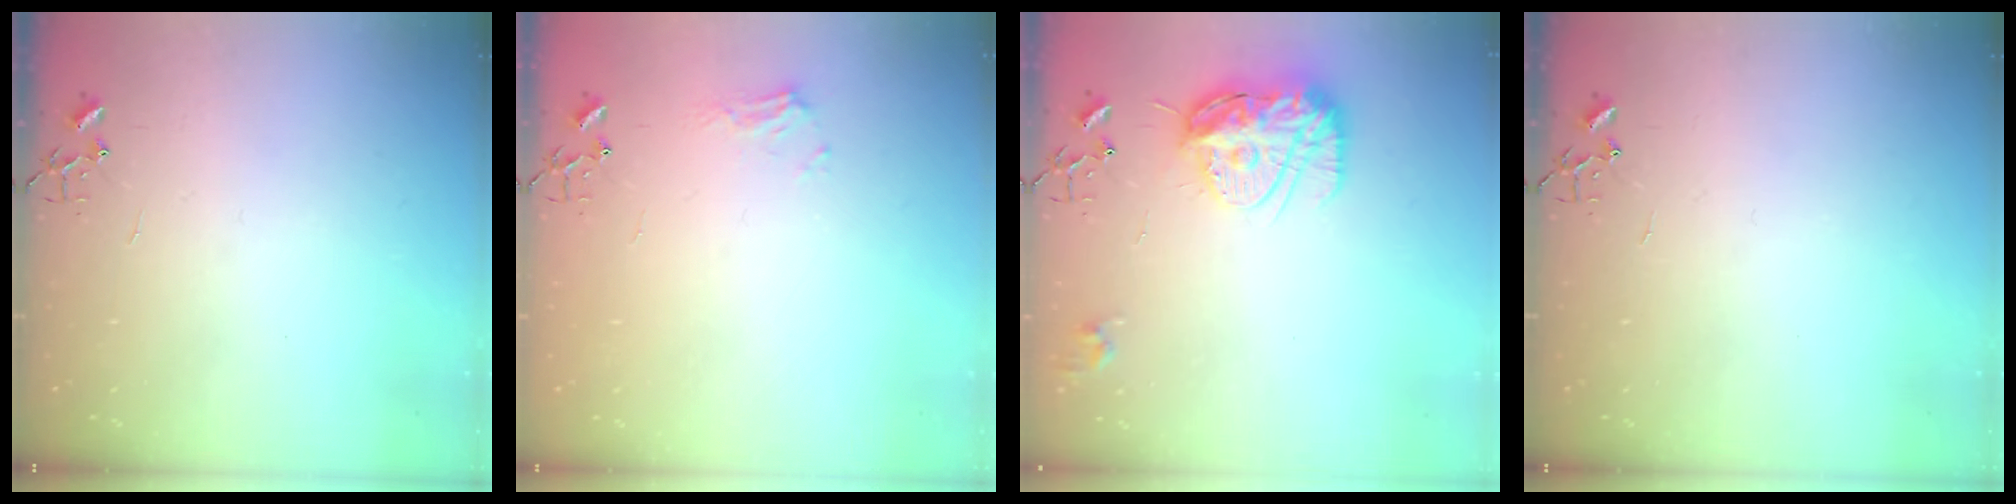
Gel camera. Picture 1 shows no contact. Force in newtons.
{"total": 7.2, "press": 7.2, "slide": 0.8}
{"total": 14.9, "press": 14.8, "slide": 1.2}
{"total": 0.0}